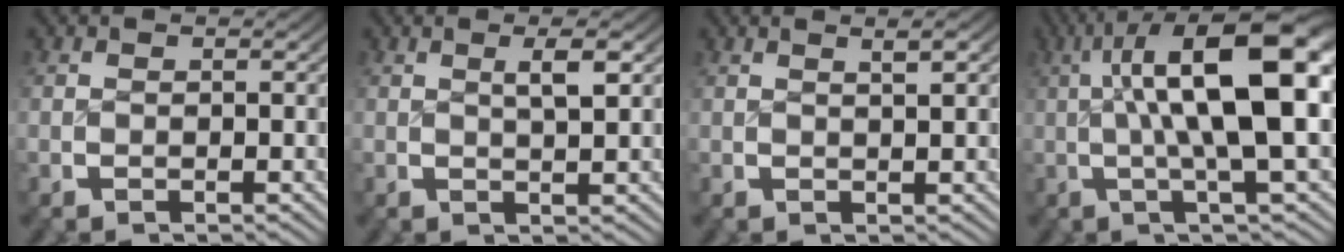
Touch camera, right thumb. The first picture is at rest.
{"total": 2.2, "force": [0.8, 0.3, 2.0], "torque": [-0.029, 0.002, 0.015]}
{"total": 1.8, "force": [1.1, 0.0, 1.4], "torque": [-0.019, 0.003, 0.021]}
{"total": 14.0, "force": [2.3, 4.8, 12.9], "torque": [-0.193, 0.007, 0.033]}